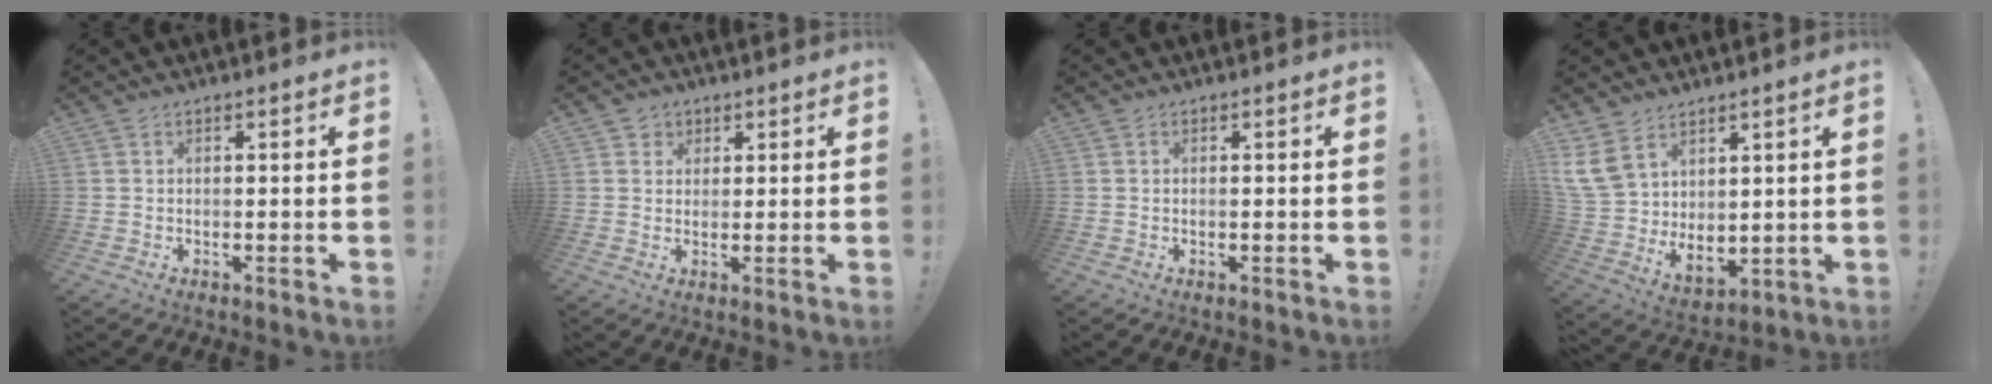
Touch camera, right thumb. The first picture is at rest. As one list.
[{"total": 2.8, "force": [1.3, 2.4, 0.3], "torque": [0.004, -0.006, 0.023]}, {"total": 0.0}, {"total": 9.9, "force": [6.0, 5.8, 5.2], "torque": [-0.122, -0.046, 0.120]}]